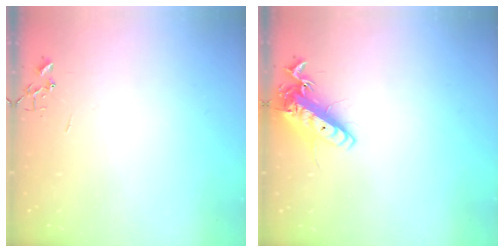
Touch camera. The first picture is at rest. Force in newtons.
{"total": 14.0, "press": 13.7, "slide": 2.6}